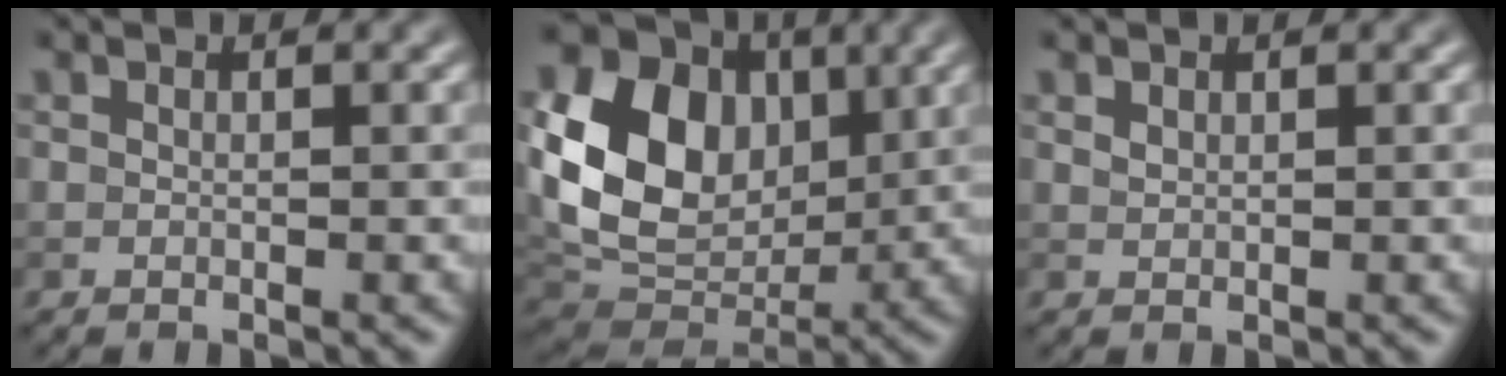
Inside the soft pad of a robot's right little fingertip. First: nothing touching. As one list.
[{"total": 12.3, "force": [1.8, 9.2, 7.9], "torque": [-0.158, 0.002, 0.026]}, {"total": 0.6, "force": [0.4, 0.3, 0.2], "torque": [-0.009, -0.001, 0.012]}]